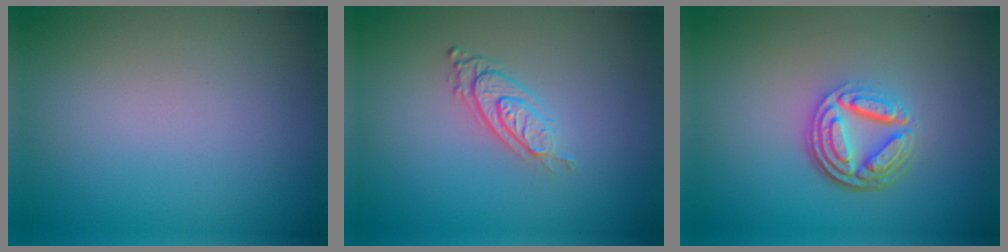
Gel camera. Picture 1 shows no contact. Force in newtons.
{"total": 2.9, "press": 1.9, "slide": 2.2}
{"total": 5.1, "press": 3.6, "slide": 3.6}